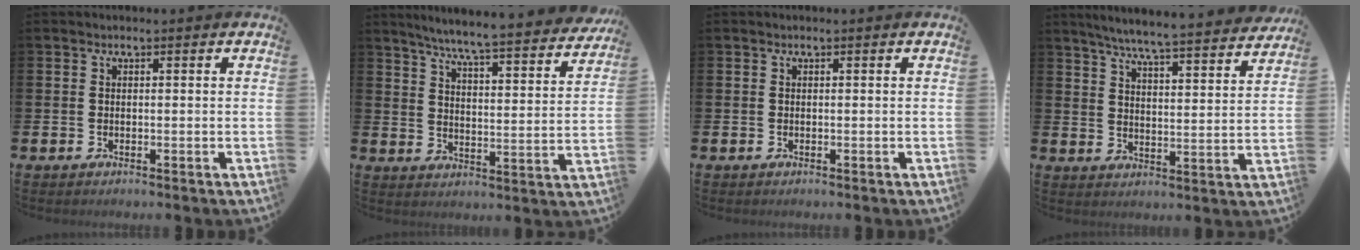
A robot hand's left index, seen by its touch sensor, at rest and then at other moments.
{"total": 6.7, "force": [6.3, -0.3, 2.4], "torque": [-0.068, -0.054, 0.102]}
{"total": 0.0}
{"total": 6.4, "force": [6.0, -0.1, 2.0], "torque": [-0.057, -0.049, 0.100]}